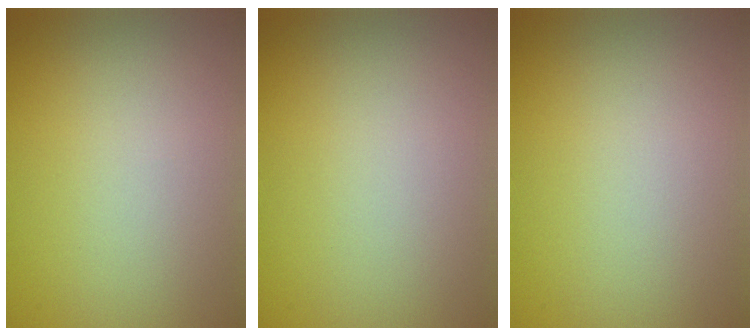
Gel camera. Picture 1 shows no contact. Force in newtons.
{"total": 0.0}
{"total": 0.0}